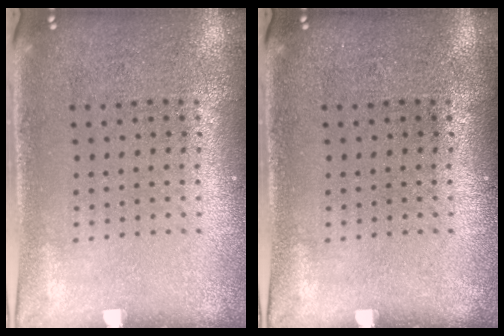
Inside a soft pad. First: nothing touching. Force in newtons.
{"total": 0.0}